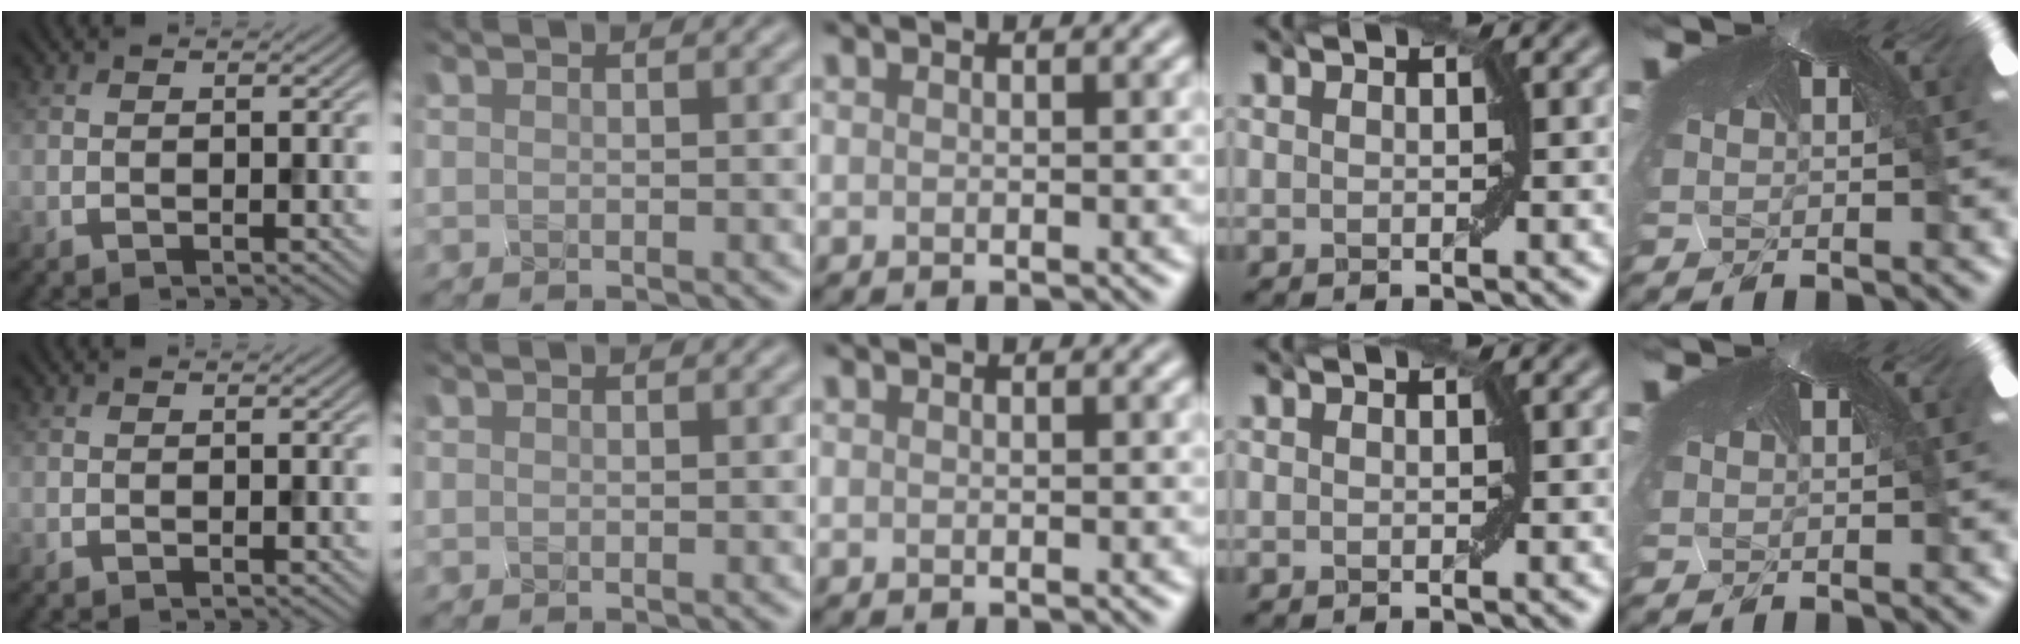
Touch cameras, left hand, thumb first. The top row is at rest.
{}